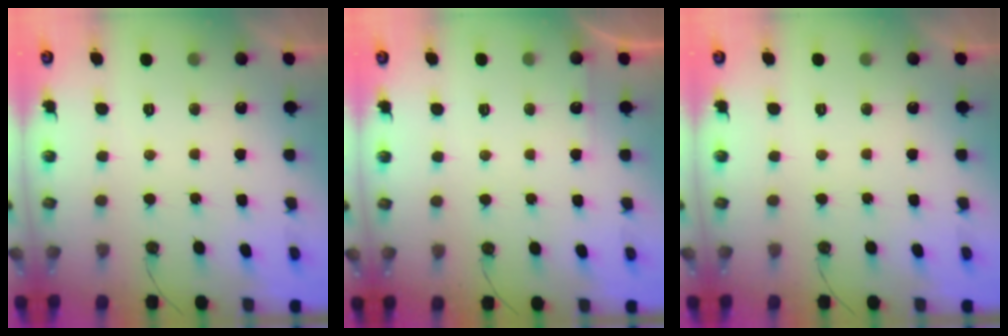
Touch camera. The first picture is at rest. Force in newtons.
{"total": 2.7, "press": 2.7, "slide": 0.4}
{"total": 0.0}